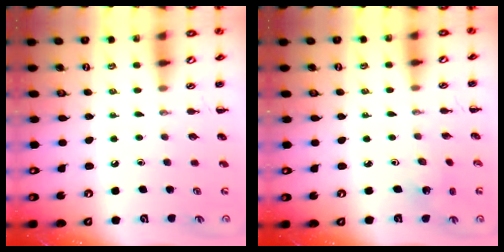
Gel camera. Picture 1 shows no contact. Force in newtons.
{"total": 1.5, "press": 1.4, "slide": 0.5}